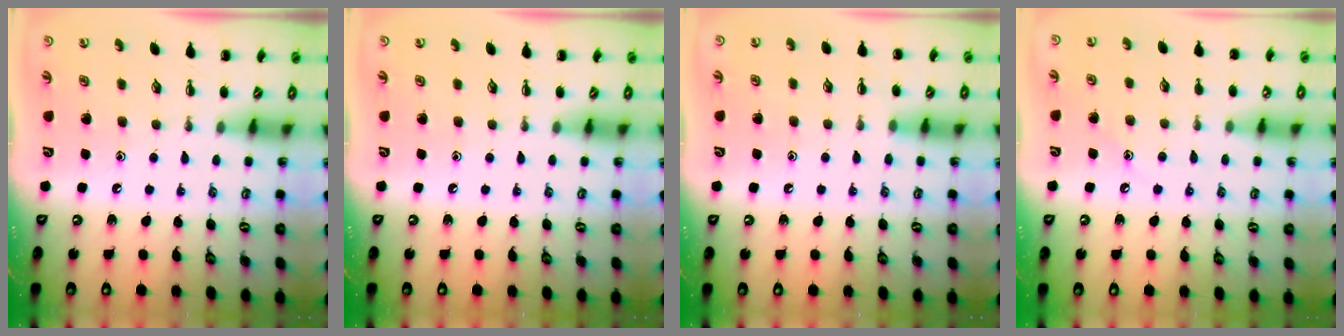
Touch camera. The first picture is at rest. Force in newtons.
{"total": 0.0}
{"total": 6.9, "press": 6.6, "slide": 2.0}
{"total": 6.5, "press": 6.3, "slide": 1.6}